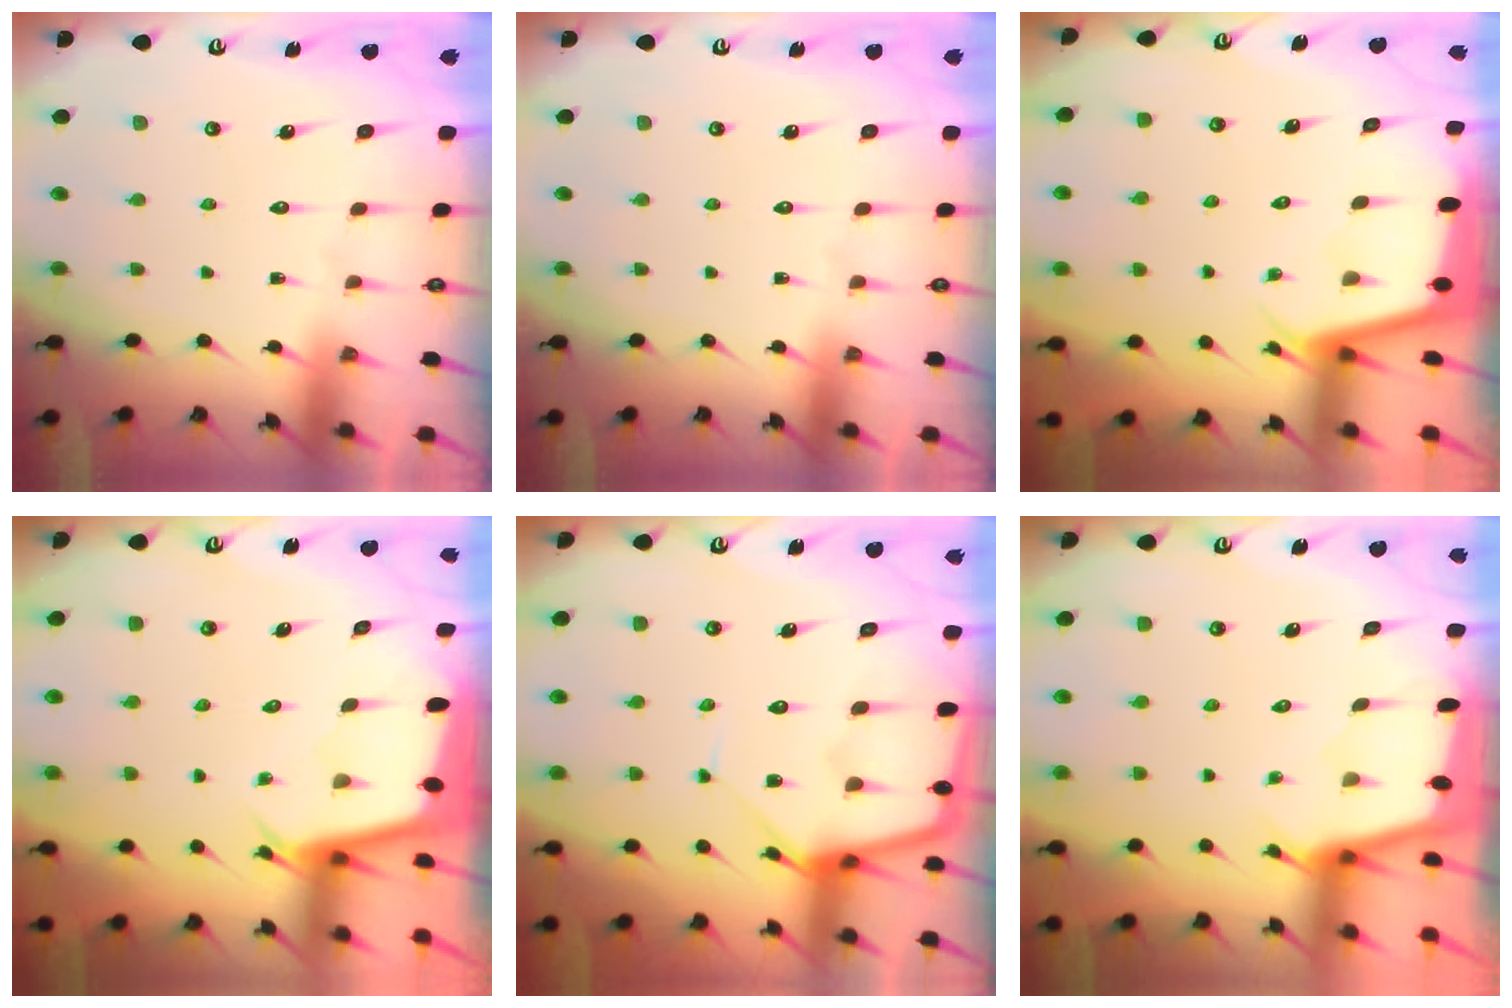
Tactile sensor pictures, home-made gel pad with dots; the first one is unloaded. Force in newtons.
{"total": 0.0}
{"total": 2.3, "press": 2.3, "slide": 0.1}
{"total": 2.7, "press": 2.7, "slide": 0.0}
{"total": 10.9, "press": 10.9, "slide": 0.9}
{"total": 1.7, "press": 1.6, "slide": 0.2}